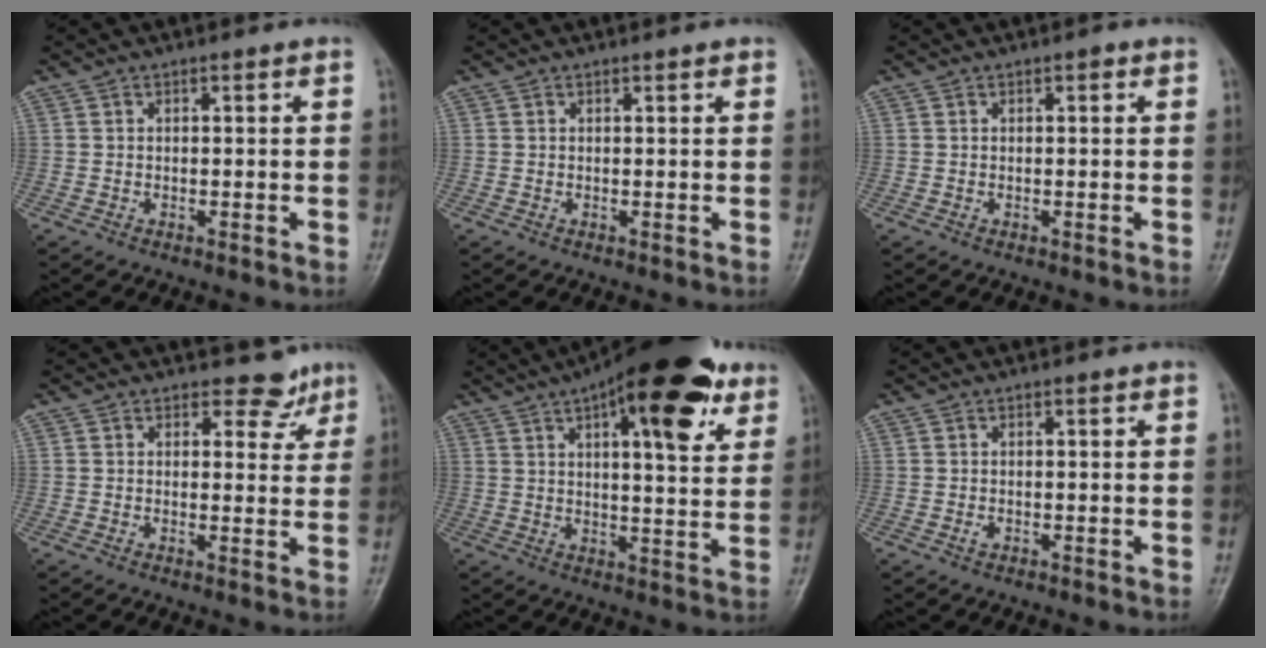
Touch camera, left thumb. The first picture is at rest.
{"total": 0.6, "force": [0.5, 0.2, 0.4], "torque": [-0.006, -0.002, 0.005]}
{"total": 0.7, "force": [0.3, 0.3, 0.5], "torque": [-0.004, 0.001, 0.001]}
{"total": 4.0, "force": [3.1, 2.5, 0.7], "torque": [0.015, -0.023, 0.034]}
{"total": 20.3, "force": [10.6, 7.0, 15.8], "torque": [-0.205, -0.019, 0.149]}
{"total": 0.7, "force": [-0.2, 0.5, 0.4], "torque": [-0.007, 0.000, -0.004]}